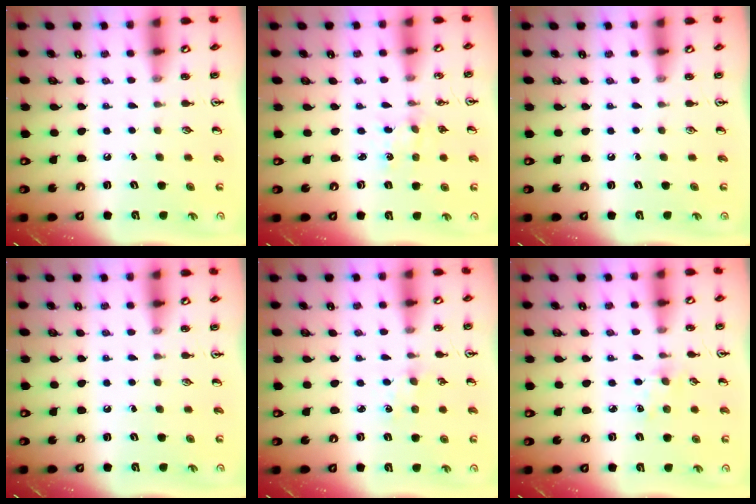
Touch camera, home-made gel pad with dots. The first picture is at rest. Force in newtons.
{"total": 0.5, "press": 0.5, "slide": 0.2}
{"total": 0.0}
{"total": 0.0}
{"total": 1.1, "press": 1.0, "slide": 0.2}
{"total": 2.5, "press": 2.4, "slide": 0.4}